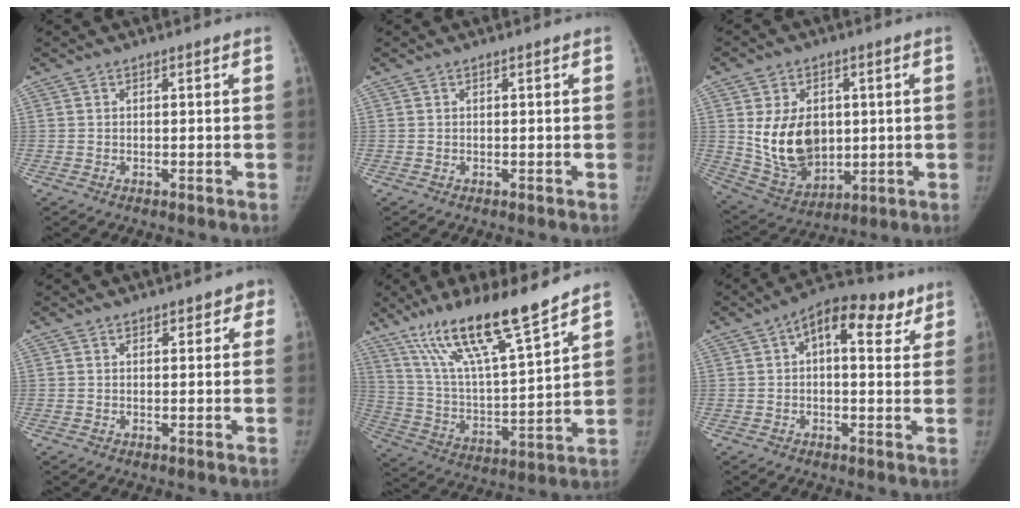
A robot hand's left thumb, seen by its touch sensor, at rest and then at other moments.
{"total": 0.0}
{"total": 14.5, "force": [1.4, 10.5, 9.9], "torque": [-0.131, -0.018, 0.048]}
{"total": 2.5, "force": [1.6, 1.7, 1.1], "torque": [0.020, -0.003, 0.015]}
{"total": 19.3, "force": [13.9, 2.8, 13.1], "torque": [-0.211, -0.067, 0.257]}
{"total": 11.9, "force": [4.9, 6.1, 8.9], "torque": [-0.092, 0.016, 0.062]}